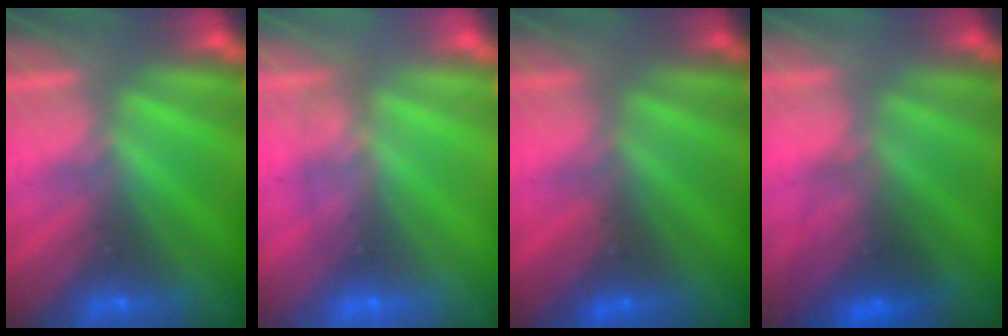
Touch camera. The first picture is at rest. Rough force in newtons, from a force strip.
{"total": 1.7}
{"total": 3.9}
{"total": 2.3}